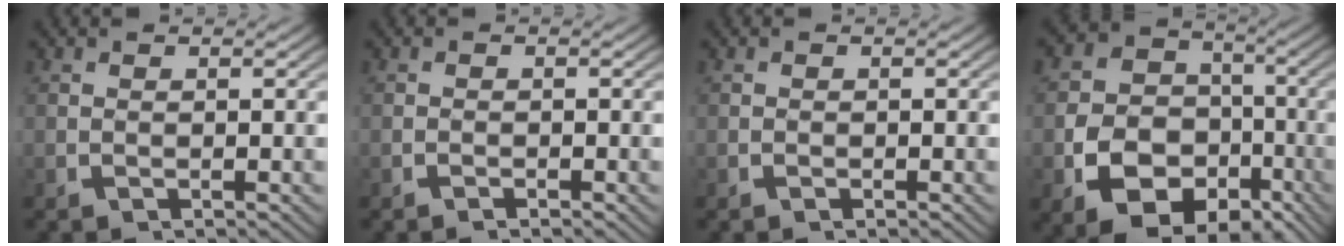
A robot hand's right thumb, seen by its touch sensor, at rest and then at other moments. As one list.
[{"total": 0.5, "force": [-0.5, 0.1, 0.1], "torque": [-0.002, -0.002, -0.012]}, {"total": 0.0}, {"total": 12.9, "force": [-3.5, 10.4, 6.7], "torque": [-0.128, -0.049, -0.051]}]